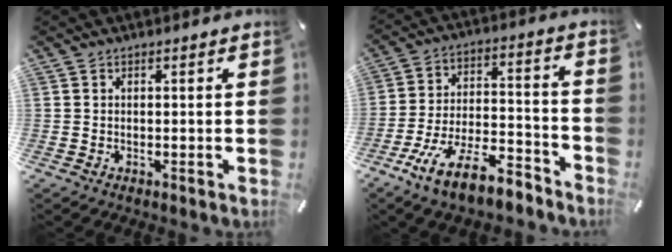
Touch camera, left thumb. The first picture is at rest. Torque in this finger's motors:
{"motor_torque": [0.34, 3.88, 1.45, 1.32, 0.27]}